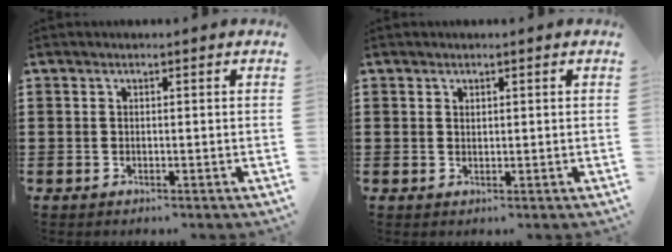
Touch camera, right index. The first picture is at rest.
{"total": 0.7, "force": [0.6, 0.4, 0.1], "torque": [-0.003, 0.001, 0.012]}